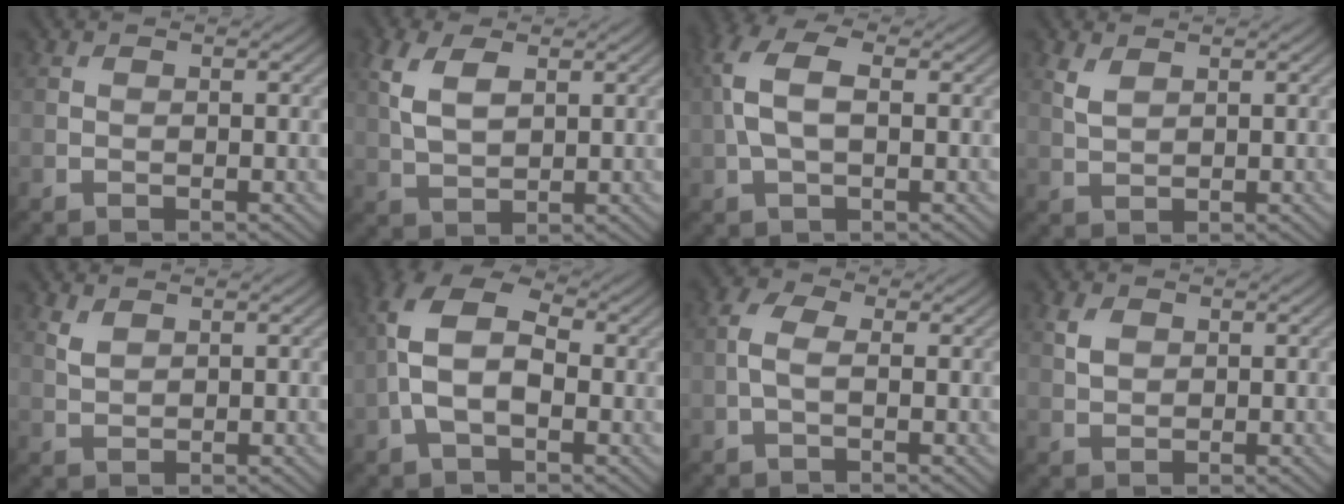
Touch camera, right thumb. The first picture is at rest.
{"total": 5.6, "force": [1.9, 3.1, 4.2], "torque": [-0.108, 0.003, 0.038]}
{"total": 6.5, "force": [0.6, 3.4, 5.6], "torque": [-0.139, 0.015, 0.005]}
{"total": 2.2, "force": [1.4, 1.1, 1.4], "torque": [-0.042, -0.001, 0.032]}
{"total": 1.7, "force": [1.2, 0.8, 1.0], "torque": [-0.029, -0.002, 0.029]}
{"total": 9.2, "force": [-0.5, 5.4, 7.4], "torque": [-0.167, 0.017, -0.023]}
{"total": 2.7, "force": [-0.2, 1.4, 2.3], "torque": [-0.057, 0.005, -0.011]}
{"total": 2.4, "force": [1.0, 1.7, 1.4], "torque": [-0.035, 0.000, 0.021]}